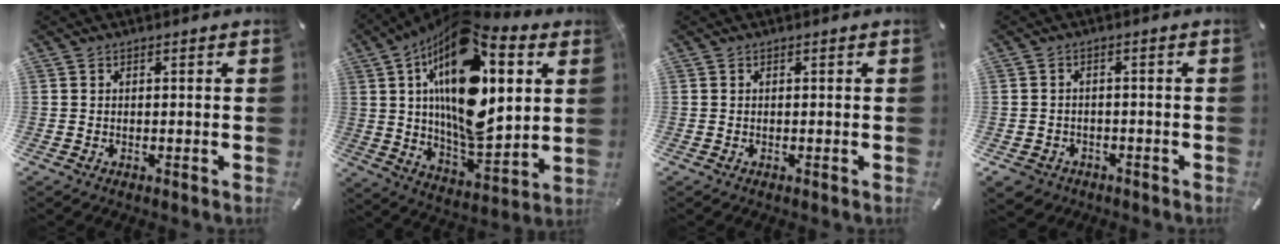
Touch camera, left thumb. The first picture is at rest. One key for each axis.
{"total": 25.7, "fx": 8.9, "fy": 12.6, "fz": 20.5, "tx": -0.370, "ty": -0.057, "tz": 0.144}
{"total": 0.0}
{"total": 3.4, "fx": -2.0, "fy": 2.7, "fz": 0.8, "tx": -0.020, "ty": 0.008, "tz": -0.040}